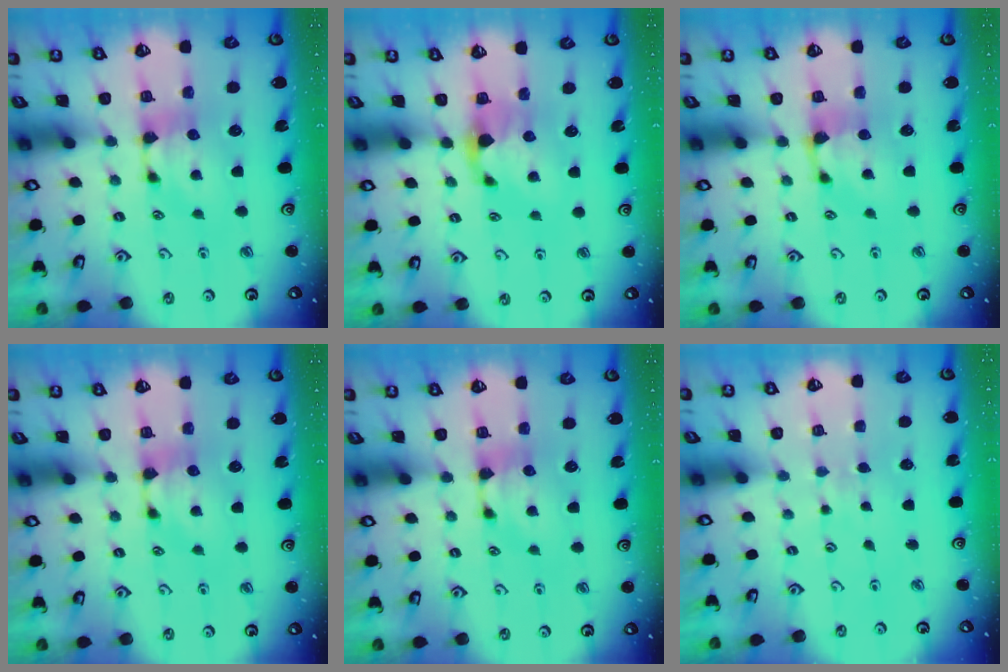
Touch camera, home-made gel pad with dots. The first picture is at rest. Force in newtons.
{"total": 1.2, "press": 0.1, "slide": 1.2}
{"total": 2.0, "press": 1.9, "slide": 0.7}
{"total": 0.0}
{"total": 0.0}
{"total": 4.6, "press": 4.6, "slide": 0.1}